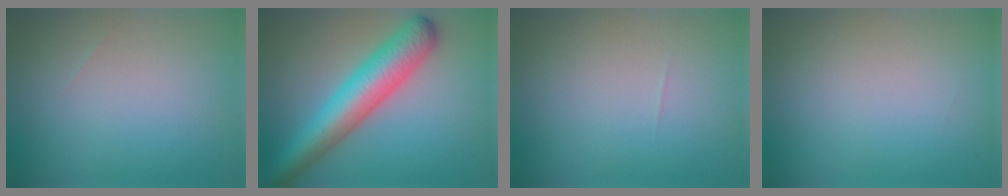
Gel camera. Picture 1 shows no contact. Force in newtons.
{"total": 7.4, "press": 7.4, "slide": 0.1}
{"total": 0.0}
{"total": 0.0}